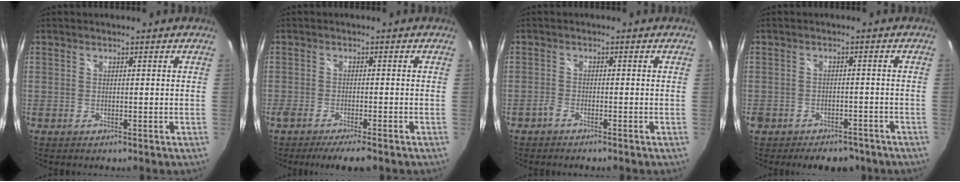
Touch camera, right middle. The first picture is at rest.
{"total": 6.0, "force": [-4.9, 0.5, 3.4], "torque": [-0.071, -0.018, -0.082]}
{"total": 1.5, "force": [-1.4, 0.4, 0.4], "torque": [-0.021, 0.001, -0.033]}
{"total": 8.8, "force": [-6.5, 5.0, 3.2], "torque": [-0.082, 0.000, -0.085]}